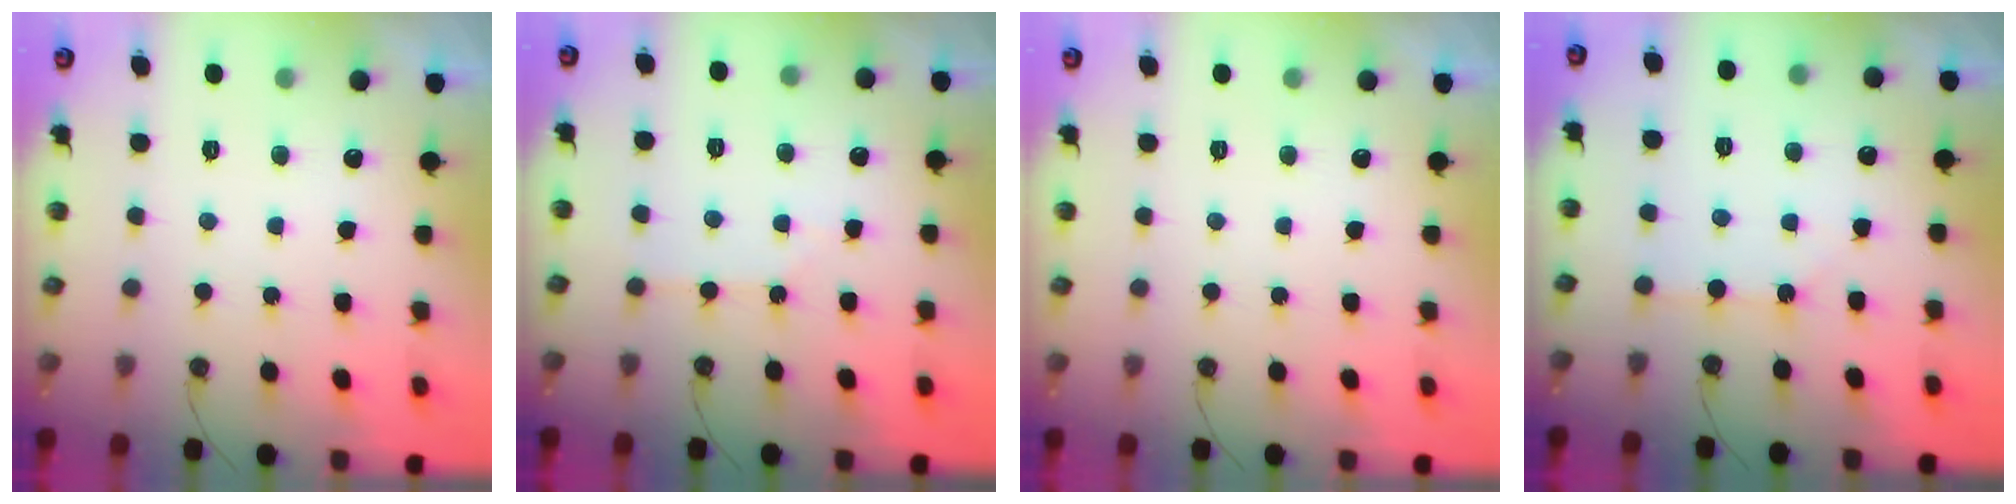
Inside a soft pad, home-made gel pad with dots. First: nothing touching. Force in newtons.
{"total": 2.6, "press": 2.6, "slide": 0.5}
{"total": 0.0}
{"total": 1.2, "press": 1.2, "slide": 0.2}